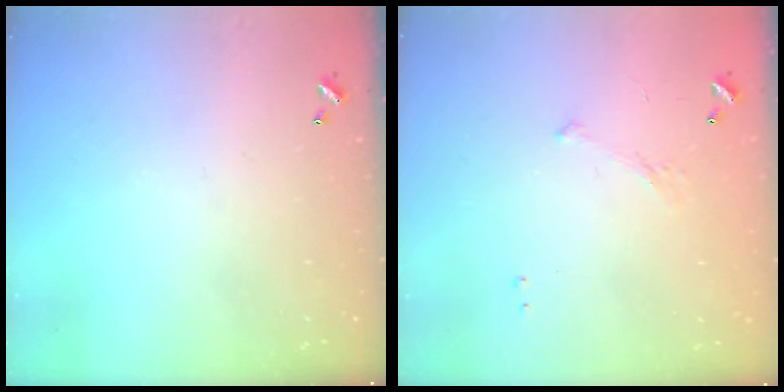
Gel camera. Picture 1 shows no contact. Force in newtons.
{"total": 4.9, "press": 4.8, "slide": 0.7}